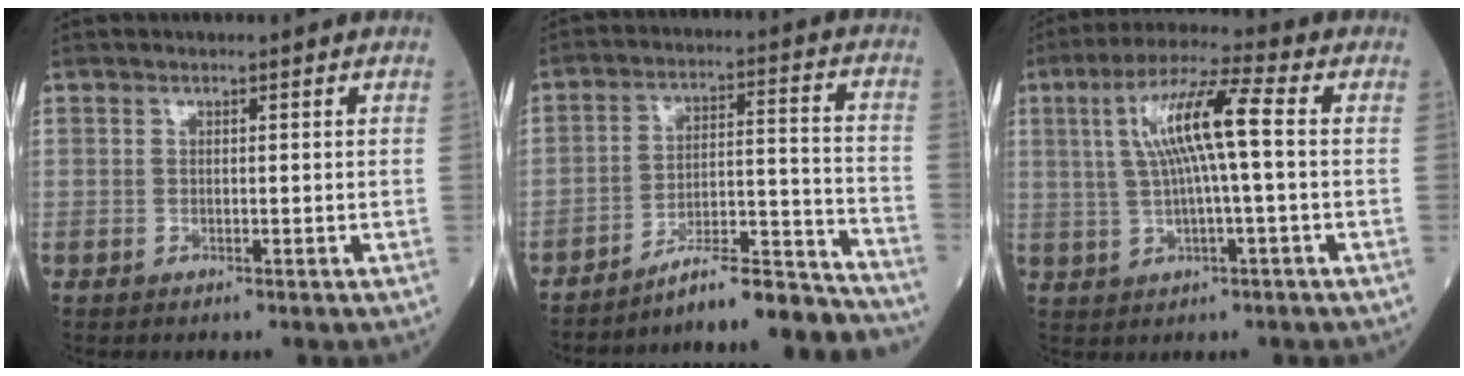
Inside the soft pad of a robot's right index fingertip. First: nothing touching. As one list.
[{"total": 16.1, "force": [-15.7, 0.2, 3.9], "torque": [-0.036, 0.039, -0.233]}, {"total": 10.1, "force": [1.4, 0.5, 10.0], "torque": [-0.191, 0.021, 0.026]}]